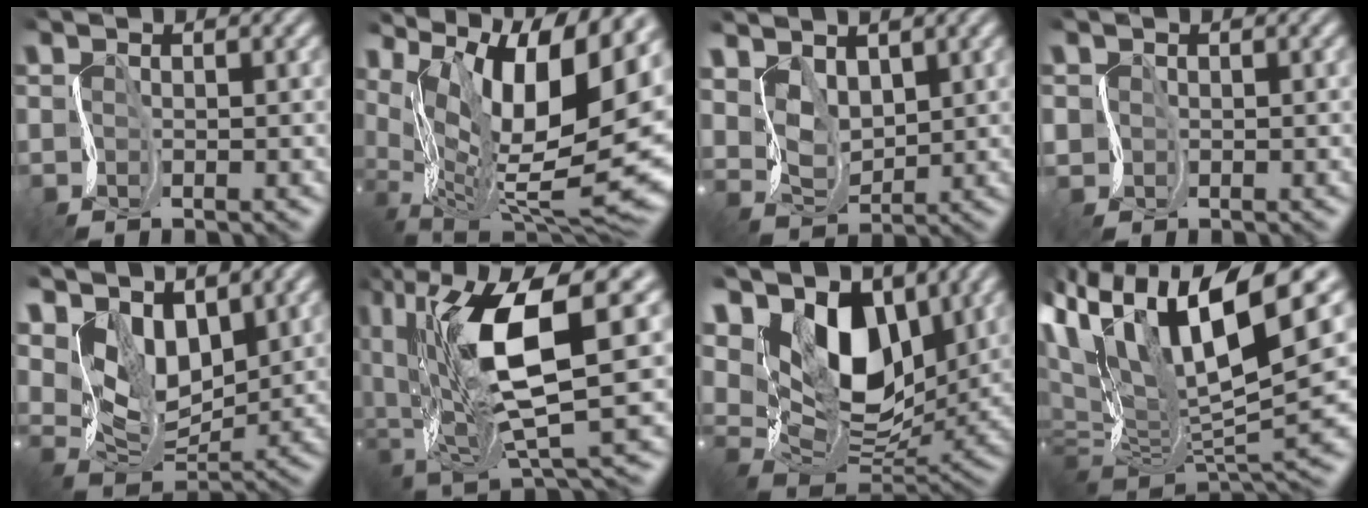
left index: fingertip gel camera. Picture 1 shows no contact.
{"total": 15.9, "force": [4.8, 6.2, 13.8], "torque": [-0.214, 0.015, 0.102]}
{"total": 3.7, "force": [2.7, 2.1, 1.3], "torque": [-0.044, -0.003, 0.059]}
{"total": 1.5, "force": [-0.2, 1.5, 0.2], "torque": [0.000, -0.003, -0.005]}
{"total": 7.2, "force": [4.5, 4.1, 3.9], "torque": [-0.085, -0.006, 0.084]}
{"total": 10.9, "force": [2.2, 4.7, 9.6], "torque": [-0.193, -0.006, 0.044]}
{"total": 11.1, "force": [6.0, 6.5, 6.7], "torque": [-0.123, -0.003, 0.105]}
{"total": 14.7, "force": [5.9, 5.3, 12.4], "torque": [-0.231, 0.023, 0.105]}